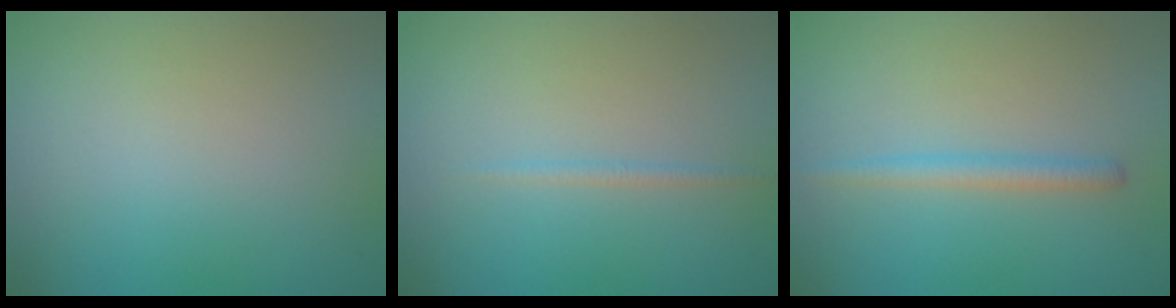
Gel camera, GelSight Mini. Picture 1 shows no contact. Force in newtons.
{"total": 0.7, "press": 0.7, "slide": 0.1}
{"total": 1.7, "press": 1.7, "slide": 0.2}